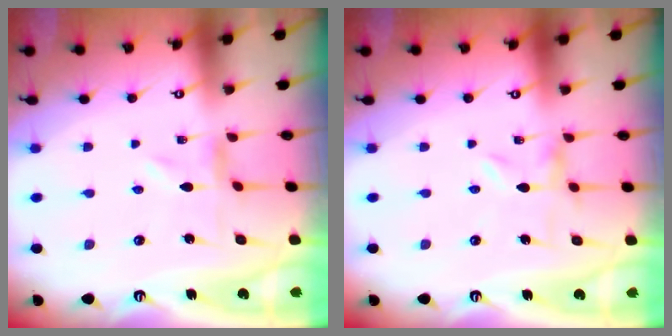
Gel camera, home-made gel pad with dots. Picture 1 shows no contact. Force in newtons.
{"total": 0.0}